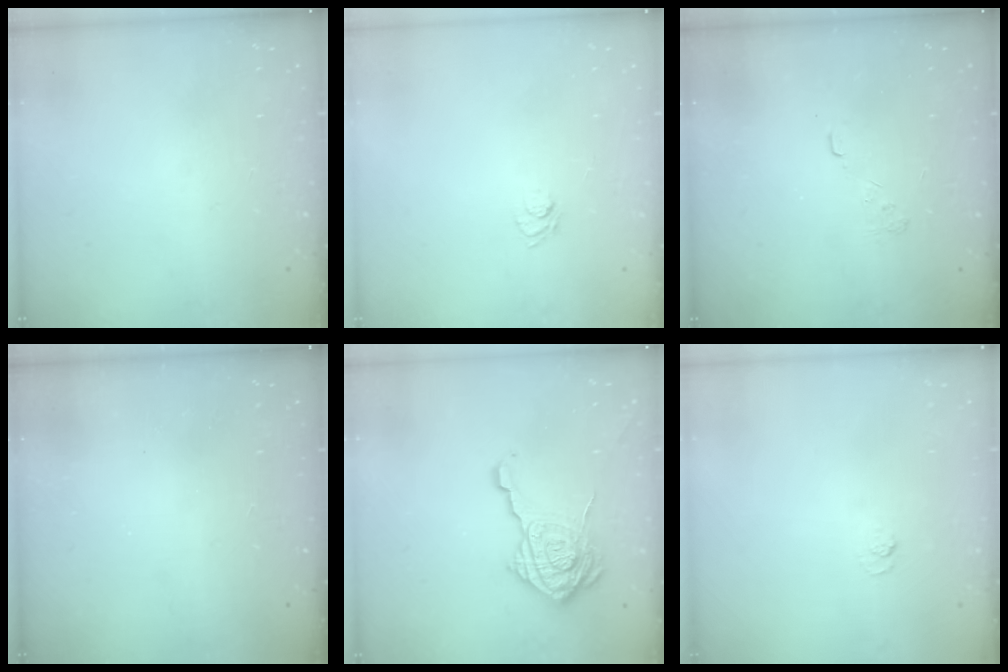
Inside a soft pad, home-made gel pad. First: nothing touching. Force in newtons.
{"total": 4.7, "press": 4.5, "slide": 1.4}
{"total": 2.3, "press": 1.8, "slide": 1.4}
{"total": 2.3, "press": 2.2, "slide": 0.8}
{"total": 20.4, "press": 20.3, "slide": 1.4}
{"total": 2.0, "press": 1.5, "slide": 1.3}